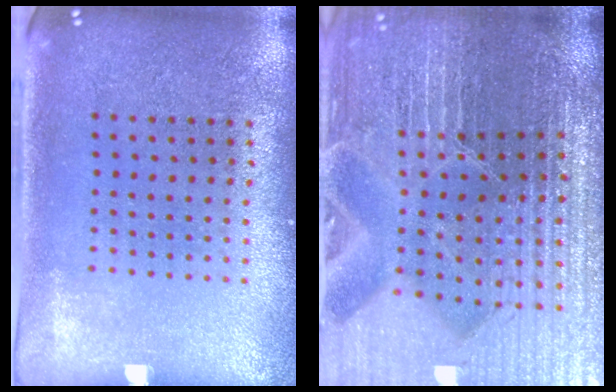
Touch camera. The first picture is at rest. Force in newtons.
{"total": 5.5, "press": 5.1, "slide": 1.9}